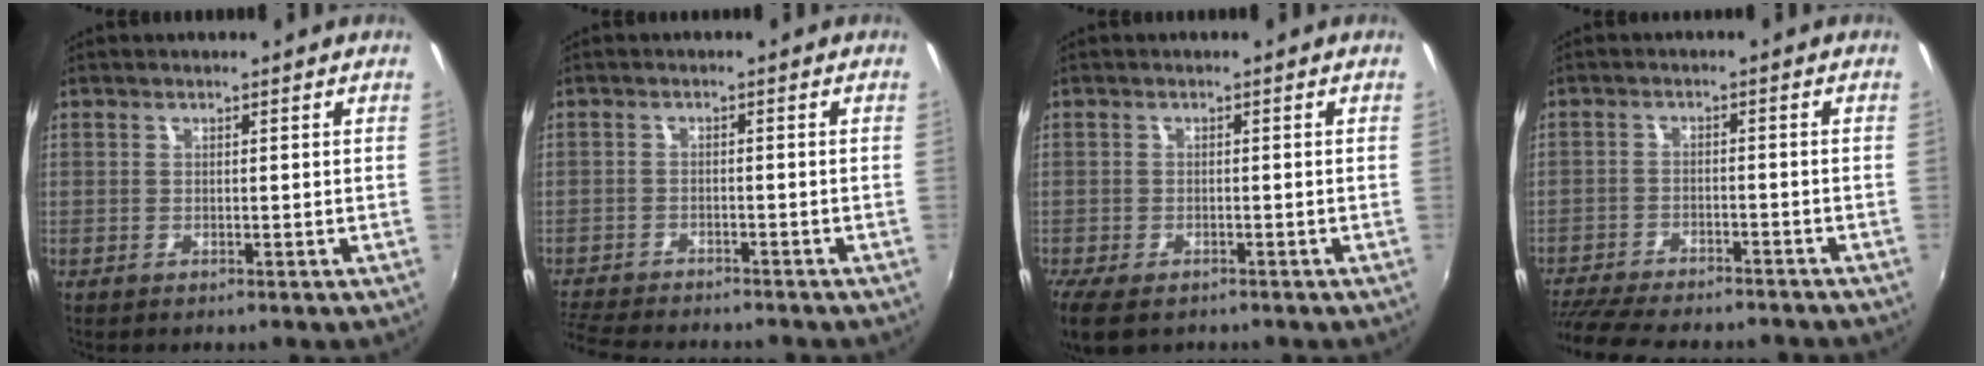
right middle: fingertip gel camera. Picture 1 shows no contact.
{"total": 9.8, "force": [-9.0, 1.8, 3.5], "torque": [-0.098, -0.018, -0.148]}
{"total": 6.4, "force": [-4.4, 2.7, 3.7], "torque": [-0.091, -0.028, -0.078]}
{"total": 16.0, "force": [-13.8, 3.8, 7.1], "torque": [-0.156, -0.031, -0.211]}